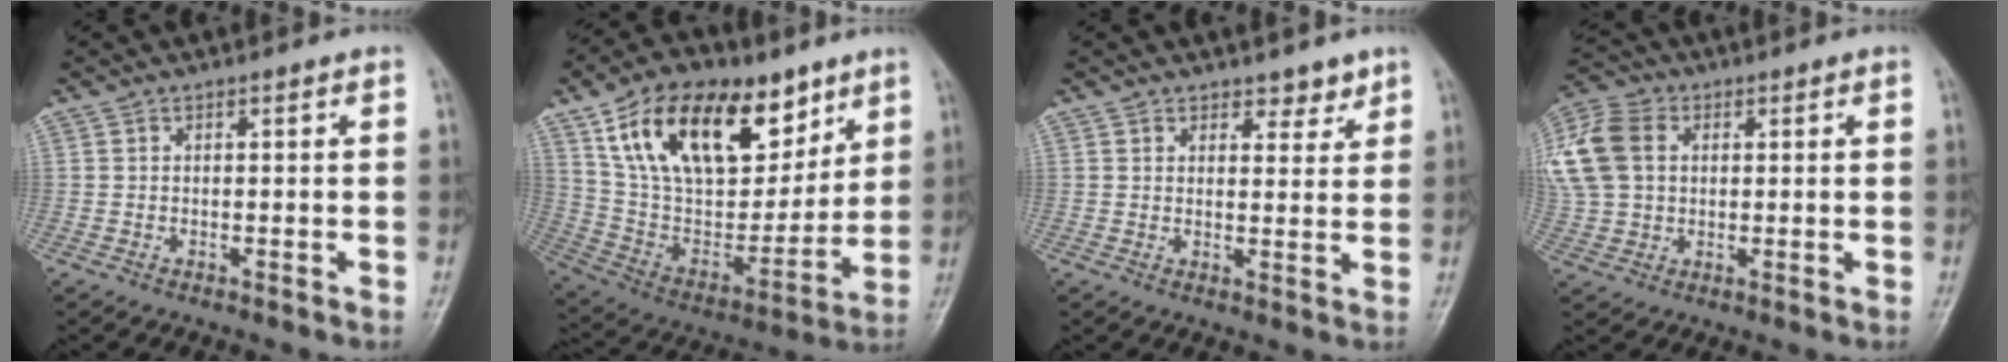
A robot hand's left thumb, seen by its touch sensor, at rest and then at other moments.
{"total": 27.5, "force": [13.9, 15.2, 18.2], "torque": [-0.280, -0.023, 0.250]}
{"total": 3.4, "force": [2.6, 2.0, 1.0], "torque": [0.012, -0.017, 0.037]}
{"total": 22.7, "force": [5.5, 17.7, 13.2], "torque": [-0.352, 0.066, 0.116]}